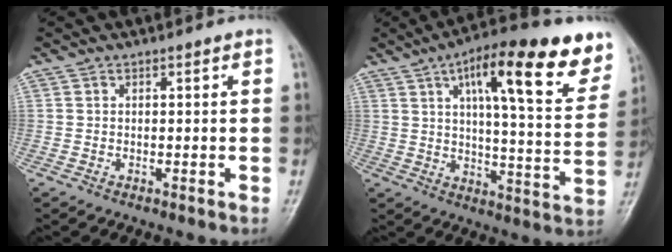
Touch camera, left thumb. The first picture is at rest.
{"total": 22.0, "force": [11.8, 6.3, 17.5], "torque": [-0.214, -0.027, 0.168]}